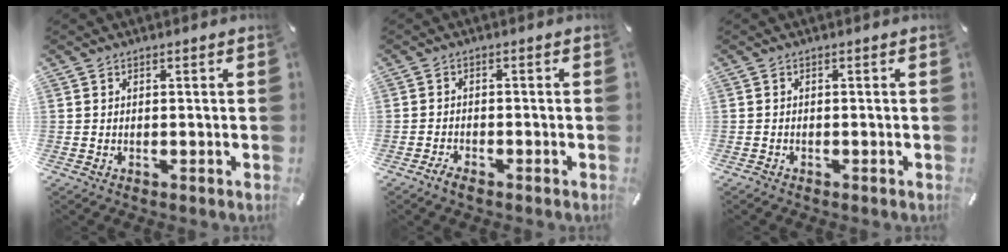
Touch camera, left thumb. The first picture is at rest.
{"total": 2.1, "force": [-1.8, 0.7, 0.7], "torque": [-0.013, 0.008, -0.036]}
{"total": 0.6, "force": [-0.6, 0.2, 0.1], "torque": [-0.001, 0.002, -0.013]}